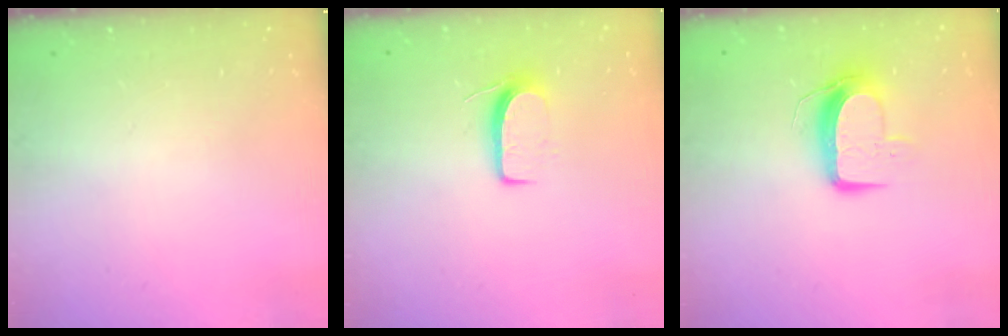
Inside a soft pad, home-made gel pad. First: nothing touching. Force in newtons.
{"total": 7.0, "press": 7.0, "slide": 0.6}
{"total": 9.7, "press": 9.7, "slide": 0.6}